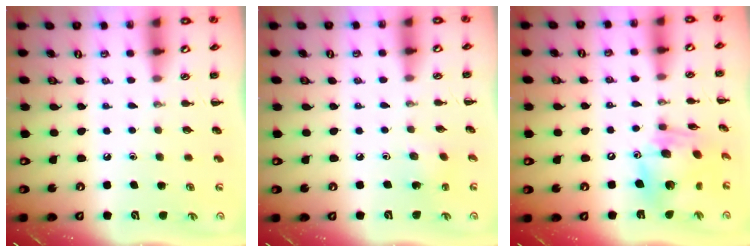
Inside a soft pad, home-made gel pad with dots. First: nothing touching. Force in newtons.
{"total": 1.8, "press": 1.7, "slide": 0.7}
{"total": 13.6, "press": 13.4, "slide": 2.5}